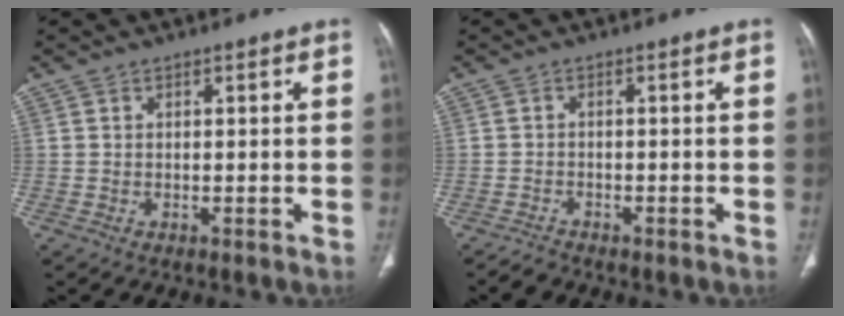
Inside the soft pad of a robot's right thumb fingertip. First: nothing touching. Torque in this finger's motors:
{"motor_torque": [1.77, -0.25, 0.21, -1.39, -0.04]}